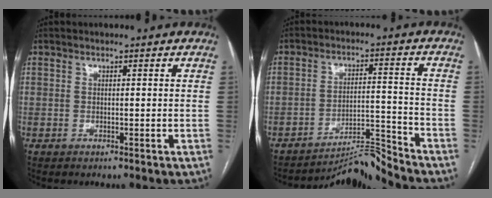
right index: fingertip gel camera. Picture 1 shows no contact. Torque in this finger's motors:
{"motor_torque": [-0.43, -0.69, -0.02, 0.00]}